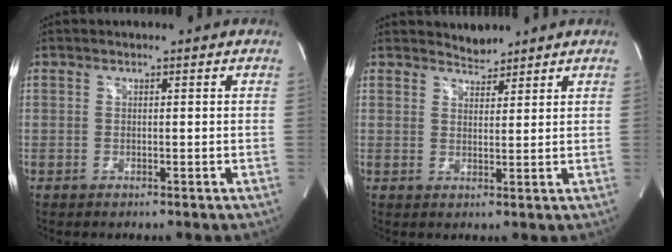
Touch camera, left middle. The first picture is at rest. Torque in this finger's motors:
{"motor_torque": [0.07, -0.08, -0.14, -0.01]}